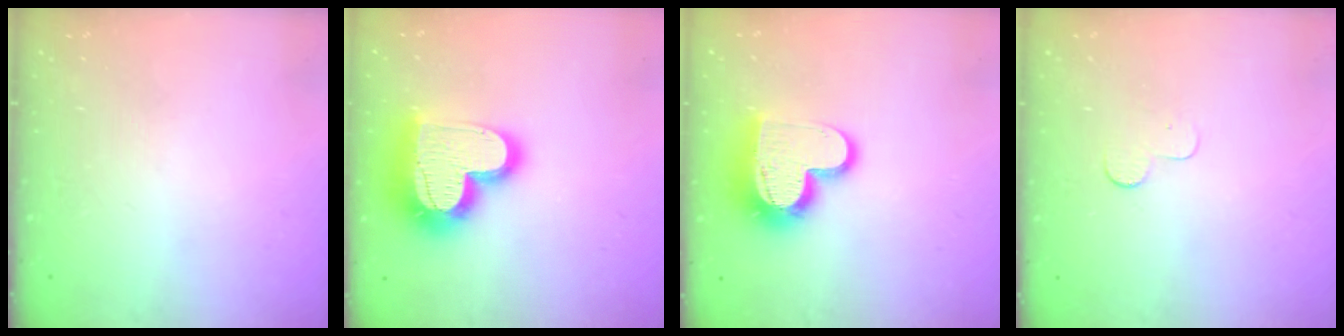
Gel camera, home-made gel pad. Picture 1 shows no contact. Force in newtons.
{"total": 21.1, "press": 21.1, "slide": 1.5}
{"total": 14.7, "press": 14.6, "slide": 1.1}
{"total": 2.9, "press": 2.9, "slide": 0.3}